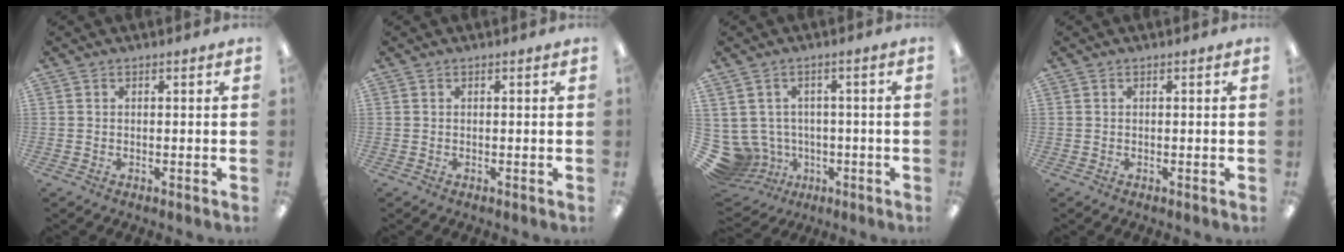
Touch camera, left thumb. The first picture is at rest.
{"total": 0.0}
{"total": 8.9, "force": [-1.9, 8.1, 3.0], "torque": [-0.120, -0.001, -0.028]}
{"total": 0.0}